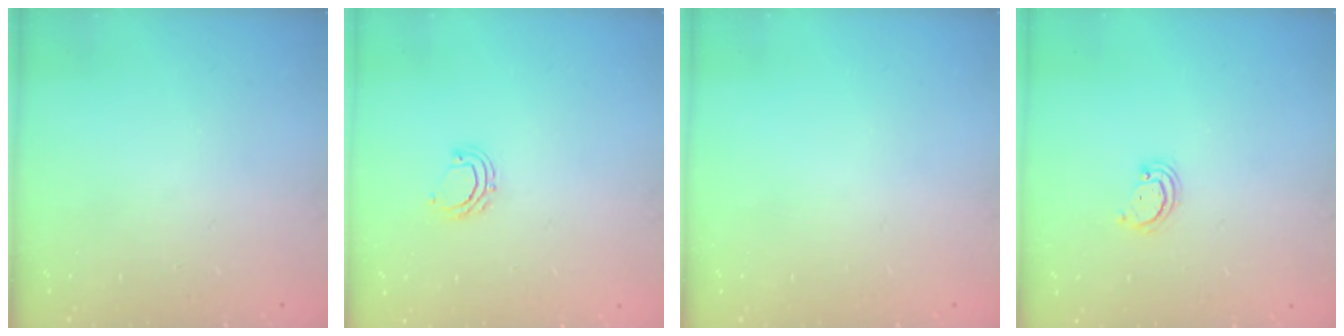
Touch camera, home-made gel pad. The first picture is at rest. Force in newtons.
{"total": 5.2, "press": 5.0, "slide": 1.2}
{"total": 0.0}
{"total": 2.6, "press": 2.6, "slide": 0.3}